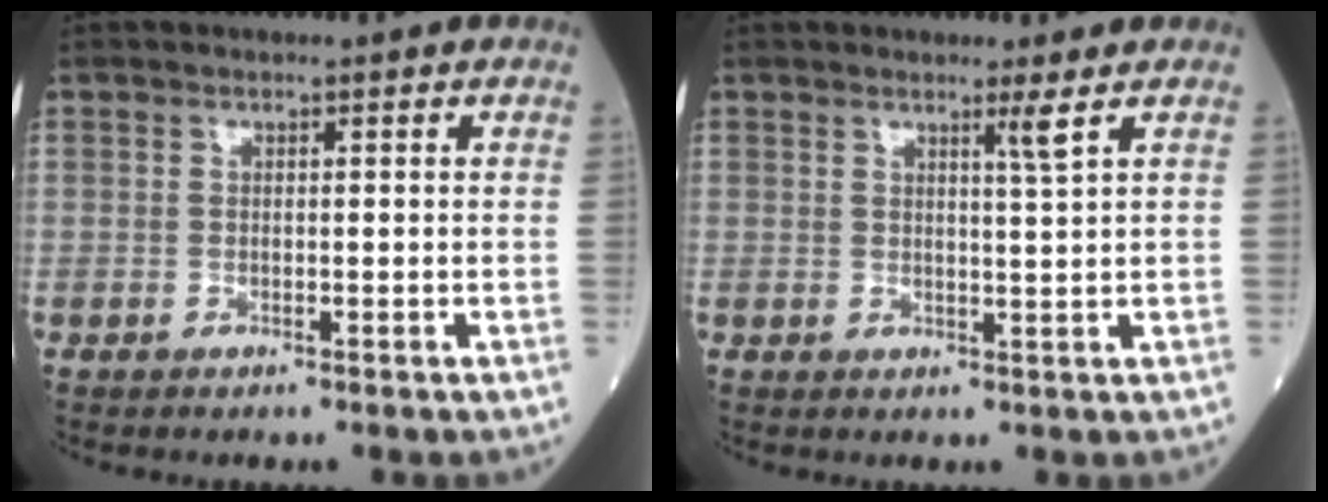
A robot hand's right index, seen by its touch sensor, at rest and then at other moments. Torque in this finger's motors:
{"motor_torque": [0.01, 0.00, 0.00, 0.00]}